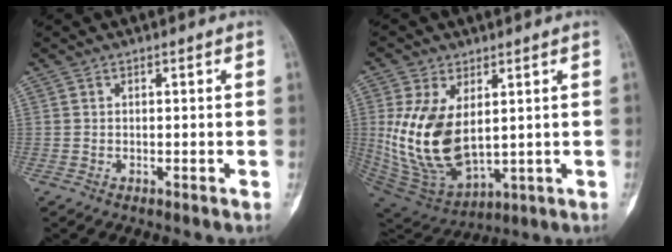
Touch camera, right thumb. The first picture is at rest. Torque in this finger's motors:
{"motor_torque": [2.16, 2.19, 1.45, -0.64, 0.46]}